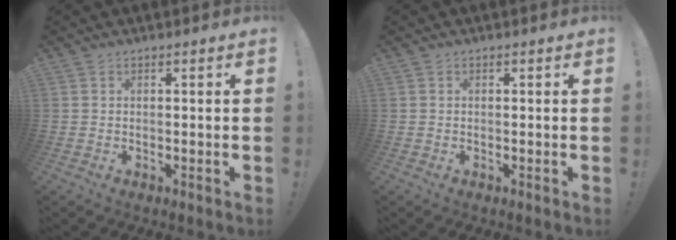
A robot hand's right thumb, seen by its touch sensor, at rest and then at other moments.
{"total": 0.0}